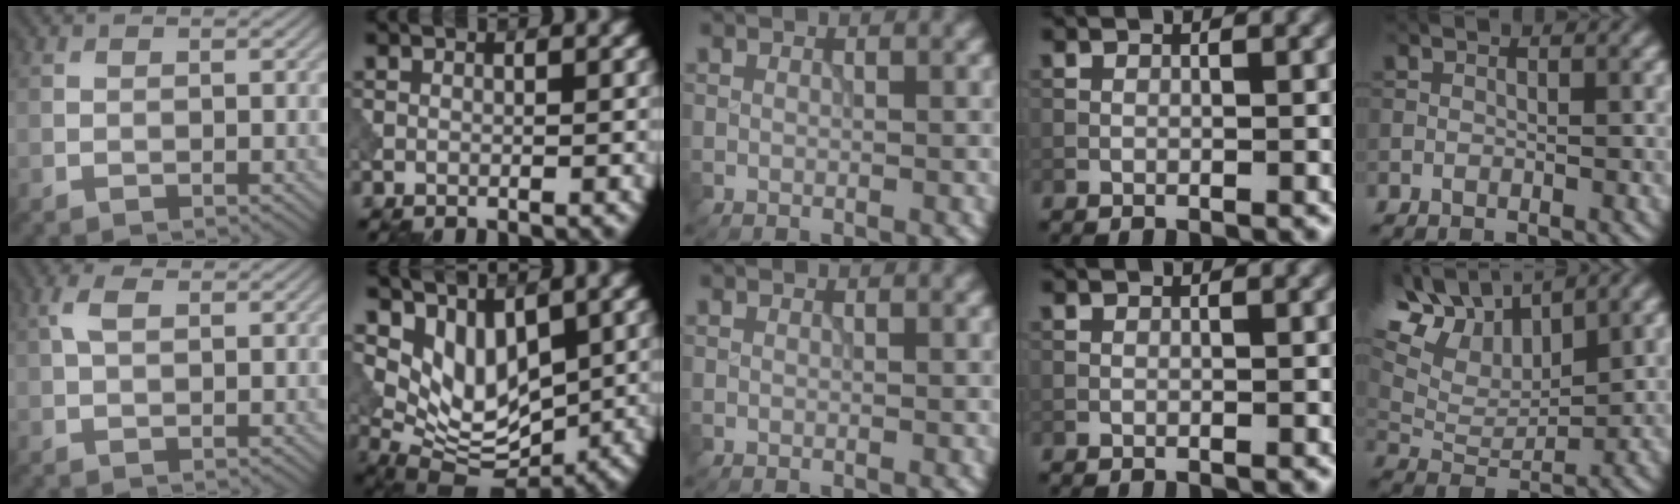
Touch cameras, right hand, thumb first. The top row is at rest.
{"thumb": {"total": 2.9, "force": [1.1, 1.5, 2.3], "torque": [-0.057, 0.007, 0.019]}, "index": {"total": 5.6, "force": [2.3, 3.2, 4.0], "torque": [-0.080, -0.019, 0.049]}, "little": {"total": 8.4, "force": [6.3, 2.9, 4.8], "torque": [-0.127, 0.025, 0.125]}}